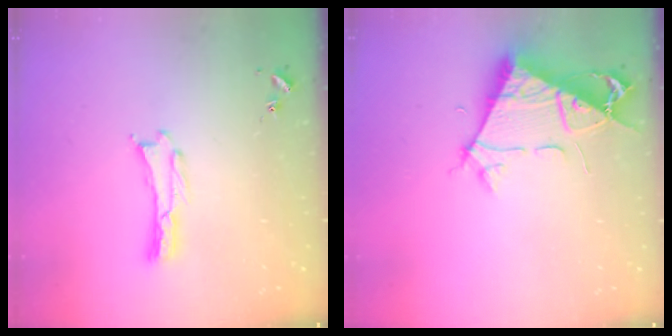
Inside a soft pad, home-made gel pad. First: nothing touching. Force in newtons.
{"total": 7.7, "press": 7.7, "slide": 0.8}